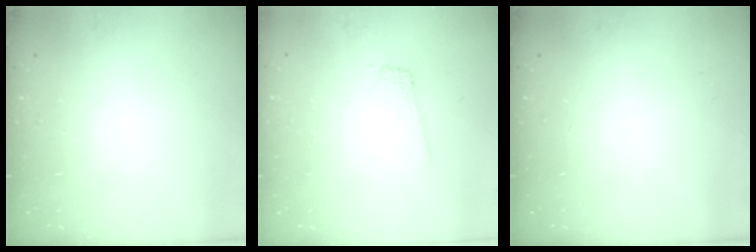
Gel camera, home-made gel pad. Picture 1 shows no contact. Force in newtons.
{"total": 5.8, "press": 5.7, "slide": 1.0}
{"total": 0.0}